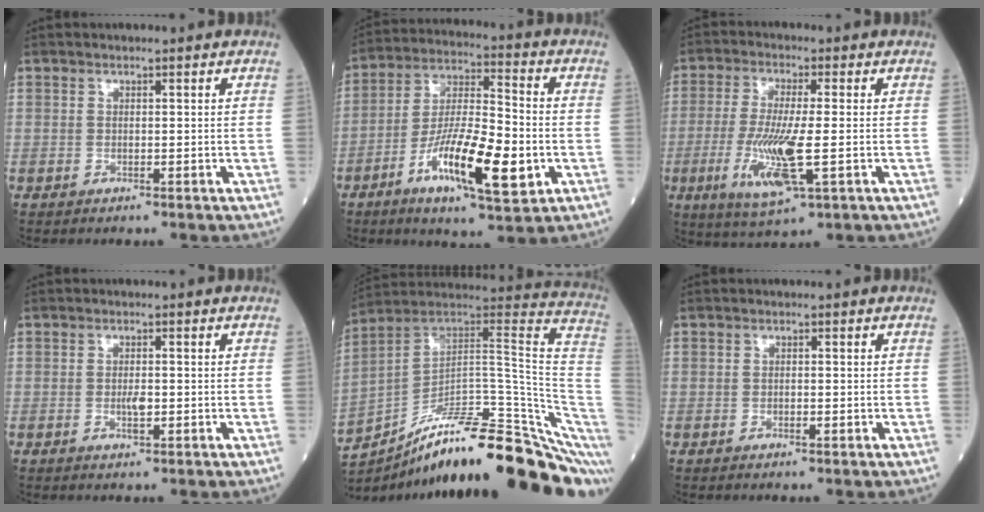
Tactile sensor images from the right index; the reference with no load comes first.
{"total": 15.2, "force": [-5.1, 3.1, 14.0], "torque": [-0.260, -0.012, -0.089]}
{"total": 10.6, "force": [-2.4, 1.3, 10.3], "torque": [-0.214, -0.026, -0.044]}
{"total": 1.9, "force": [-0.4, 0.5, 1.8], "torque": [-0.037, -0.002, -0.006]}
{"total": 26.0, "force": [-18.5, 3.8, 17.9], "torque": [-0.142, 0.055, -0.275]}
{"total": 0.9, "force": [-0.3, 0.3, 0.8], "torque": [-0.015, -0.001, -0.004]}